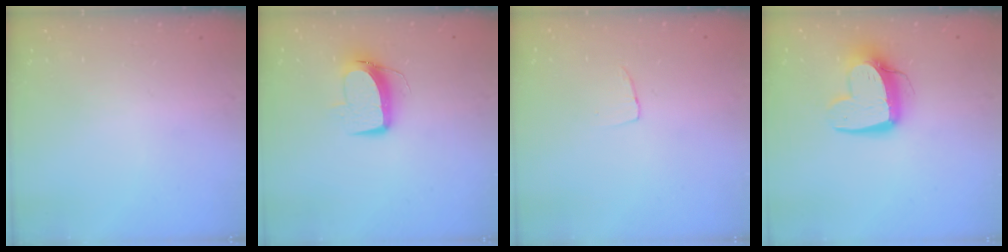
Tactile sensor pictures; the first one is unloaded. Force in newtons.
{"total": 9.9, "press": 9.9, "slide": 0.8}
{"total": 2.9, "press": 2.9, "slide": 0.1}
{"total": 13.0, "press": 12.9, "slide": 1.2}